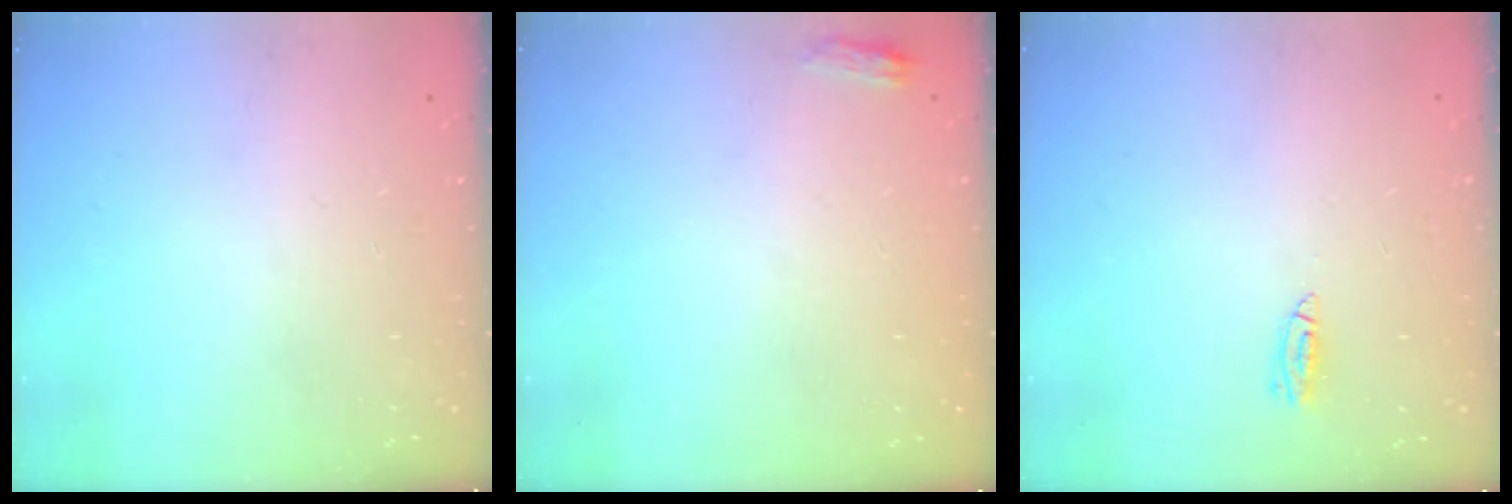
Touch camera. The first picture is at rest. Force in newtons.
{"total": 2.6, "press": 2.6, "slide": 0.4}
{"total": 4.1, "press": 3.5, "slide": 2.1}